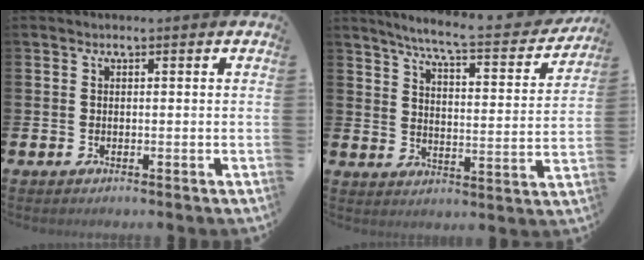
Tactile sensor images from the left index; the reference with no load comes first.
{"total": 6.8, "force": [6.1, 0.3, 3.1], "torque": [-0.078, -0.045, 0.097]}